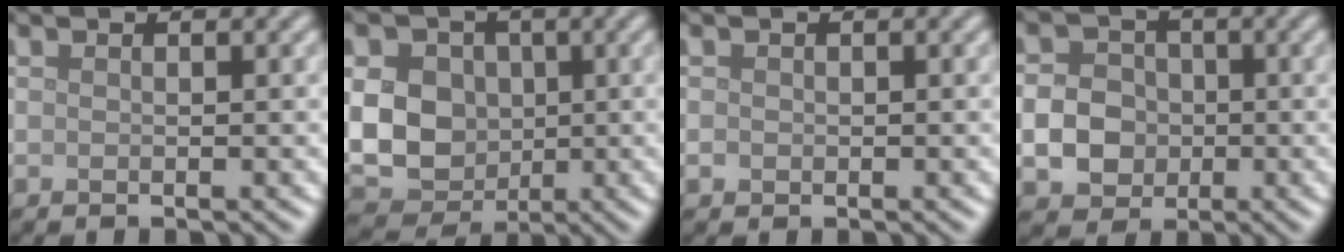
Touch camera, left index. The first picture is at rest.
{"total": 10.9, "force": [0.8, 9.2, 5.8], "torque": [-0.100, 0.017, -0.008]}
{"total": 0.5, "force": [-0.1, 0.5, 0.2], "torque": [0.000, -0.003, -0.003]}
{"total": 4.1, "force": [-0.7, 3.5, 1.9], "torque": [-0.034, 0.003, -0.018]}